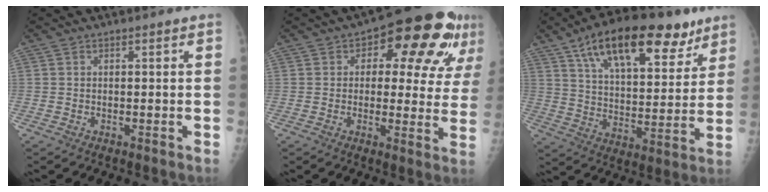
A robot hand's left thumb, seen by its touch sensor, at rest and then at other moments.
{"total": 16.9, "force": [7.1, 8.2, 13.0], "torque": [-0.116, -0.001, 0.086]}
{"total": 23.6, "force": [14.1, 10.4, 15.9], "torque": [-0.221, -0.029, 0.230]}